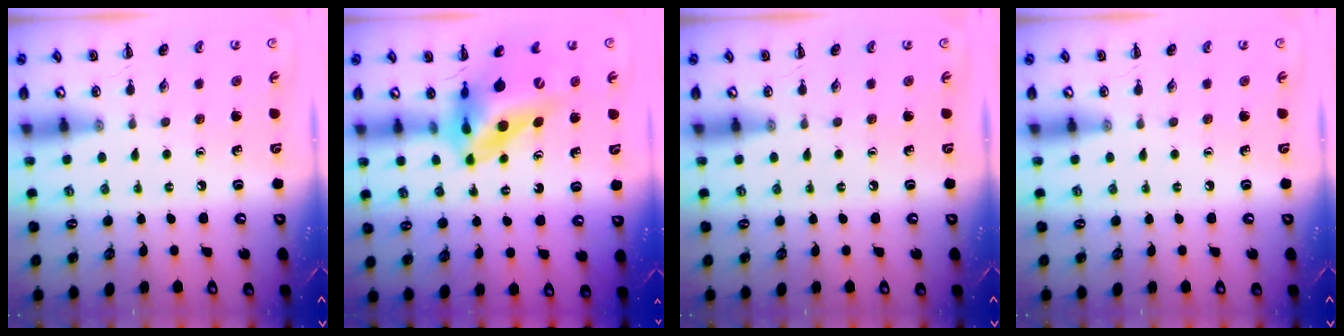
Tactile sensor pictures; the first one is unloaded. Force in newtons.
{"total": 12.2, "press": 11.6, "slide": 3.6}
{"total": 0.0}
{"total": 0.0}